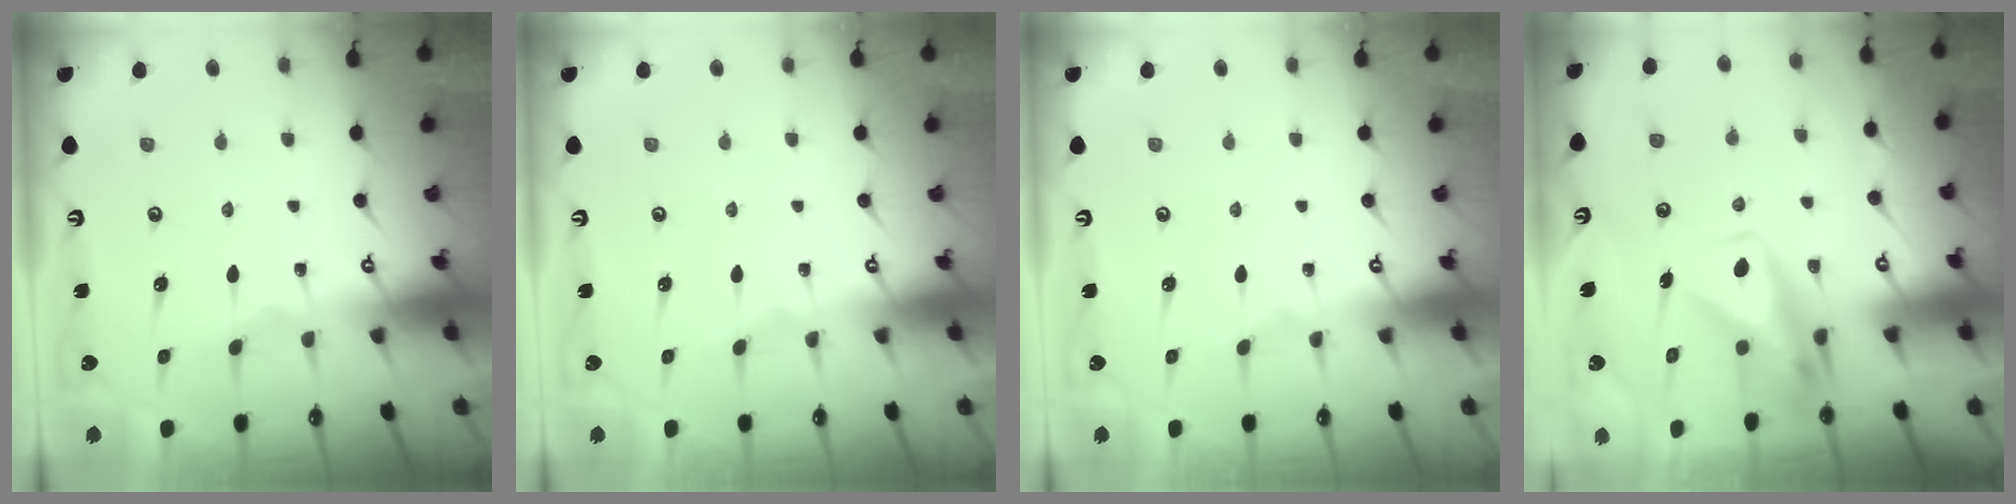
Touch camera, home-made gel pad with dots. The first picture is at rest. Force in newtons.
{"total": 0.0}
{"total": 0.0}
{"total": 9.7, "press": 9.7, "slide": 0.7}